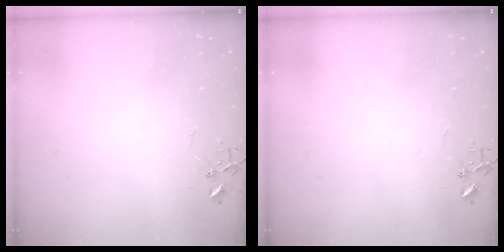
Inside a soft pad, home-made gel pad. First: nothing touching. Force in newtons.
{"total": 0.0}